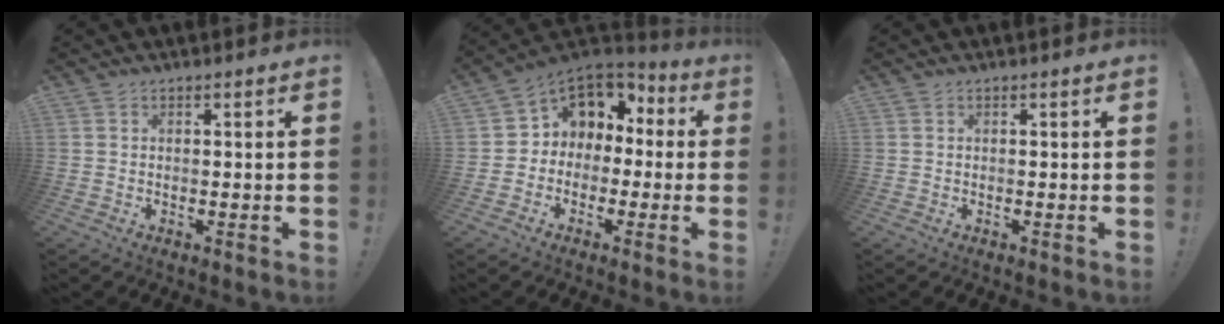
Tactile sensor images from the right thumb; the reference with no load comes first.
{"total": 7.1, "force": [1.2, 6.7, 2.2], "torque": [-0.020, -0.015, 0.028]}
{"total": 0.0}